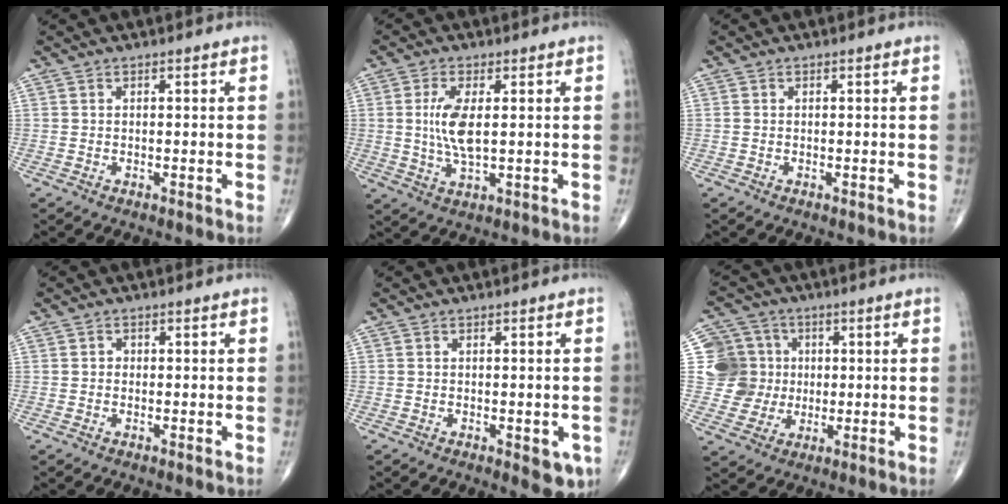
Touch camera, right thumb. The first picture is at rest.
{"total": 7.0, "force": [0.8, 2.7, 6.5], "torque": [-0.139, -0.009, 0.019]}
{"total": 0.0}
{"total": 0.7, "force": [0.0, 0.6, 0.3], "torque": [0.002, 0.002, -0.003]}
{"total": 4.2, "force": [-1.4, 1.9, 3.5], "torque": [-0.021, -0.005, -0.013]}
{"total": 10.0, "force": [1.0, 9.8, 1.6], "torque": [0.009, 0.014, 0.019]}